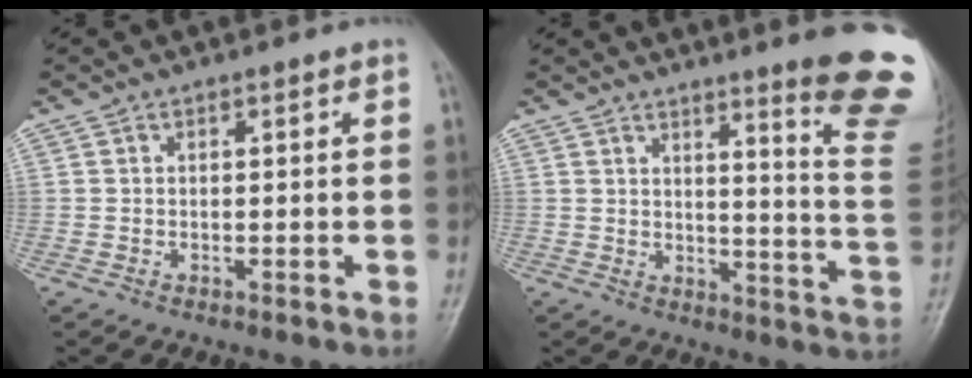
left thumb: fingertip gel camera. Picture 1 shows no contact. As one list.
[{"total": 16.6, "force": [11.7, 0.9, 11.6], "torque": [-0.117, -0.103, 0.138]}]